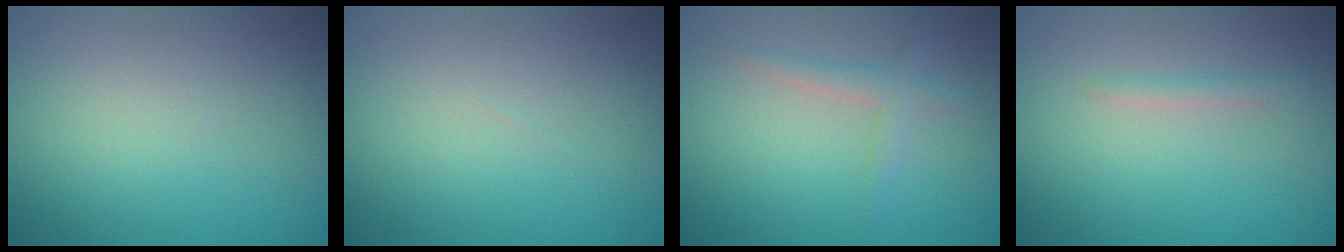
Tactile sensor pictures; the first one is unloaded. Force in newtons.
{"total": 0.0}
{"total": 1.8, "press": 1.8, "slide": 0.0}
{"total": 0.9, "press": 0.9, "slide": 0.1}